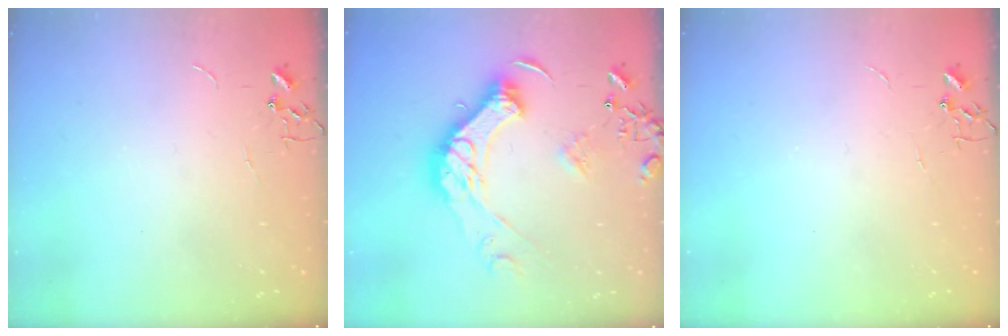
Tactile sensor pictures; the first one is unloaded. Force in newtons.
{"total": 18.7, "press": 18.5, "slide": 2.6}
{"total": 0.0}